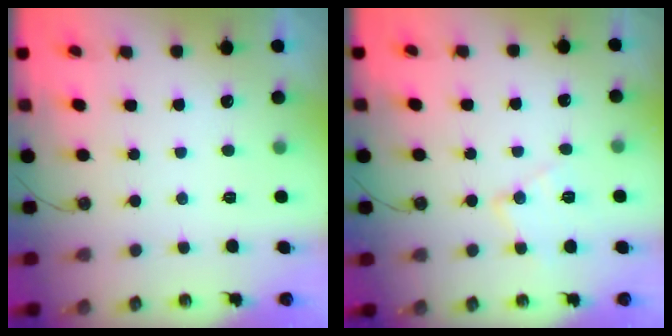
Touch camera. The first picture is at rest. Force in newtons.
{"total": 9.5, "press": 9.5, "slide": 0.7}